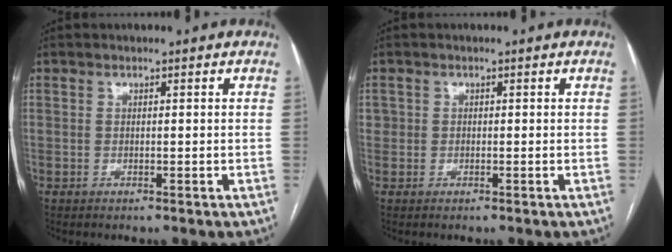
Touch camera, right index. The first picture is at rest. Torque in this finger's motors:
{"motor_torque": [0.05, 0.06, 0.04, 0.01]}